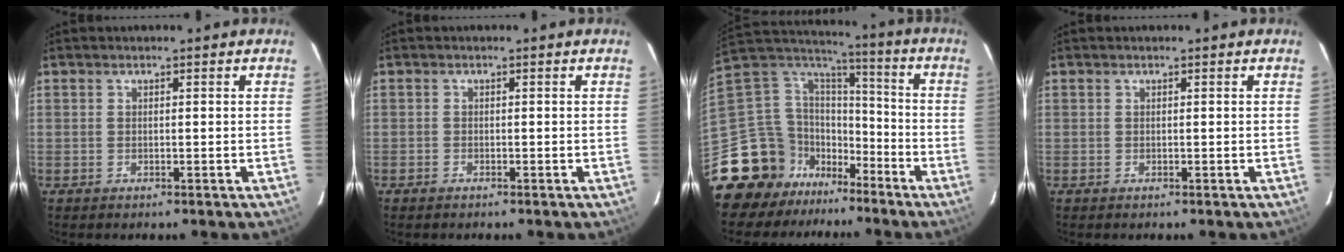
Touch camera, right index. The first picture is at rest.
{"total": 0.8, "force": [-0.7, 0.4, 0.1], "torque": [-0.005, 0.000, -0.013]}
{"total": 18.1, "force": [-12.7, 11.7, 5.3], "torque": [-0.141, 0.046, -0.214]}
{"total": 0.0}